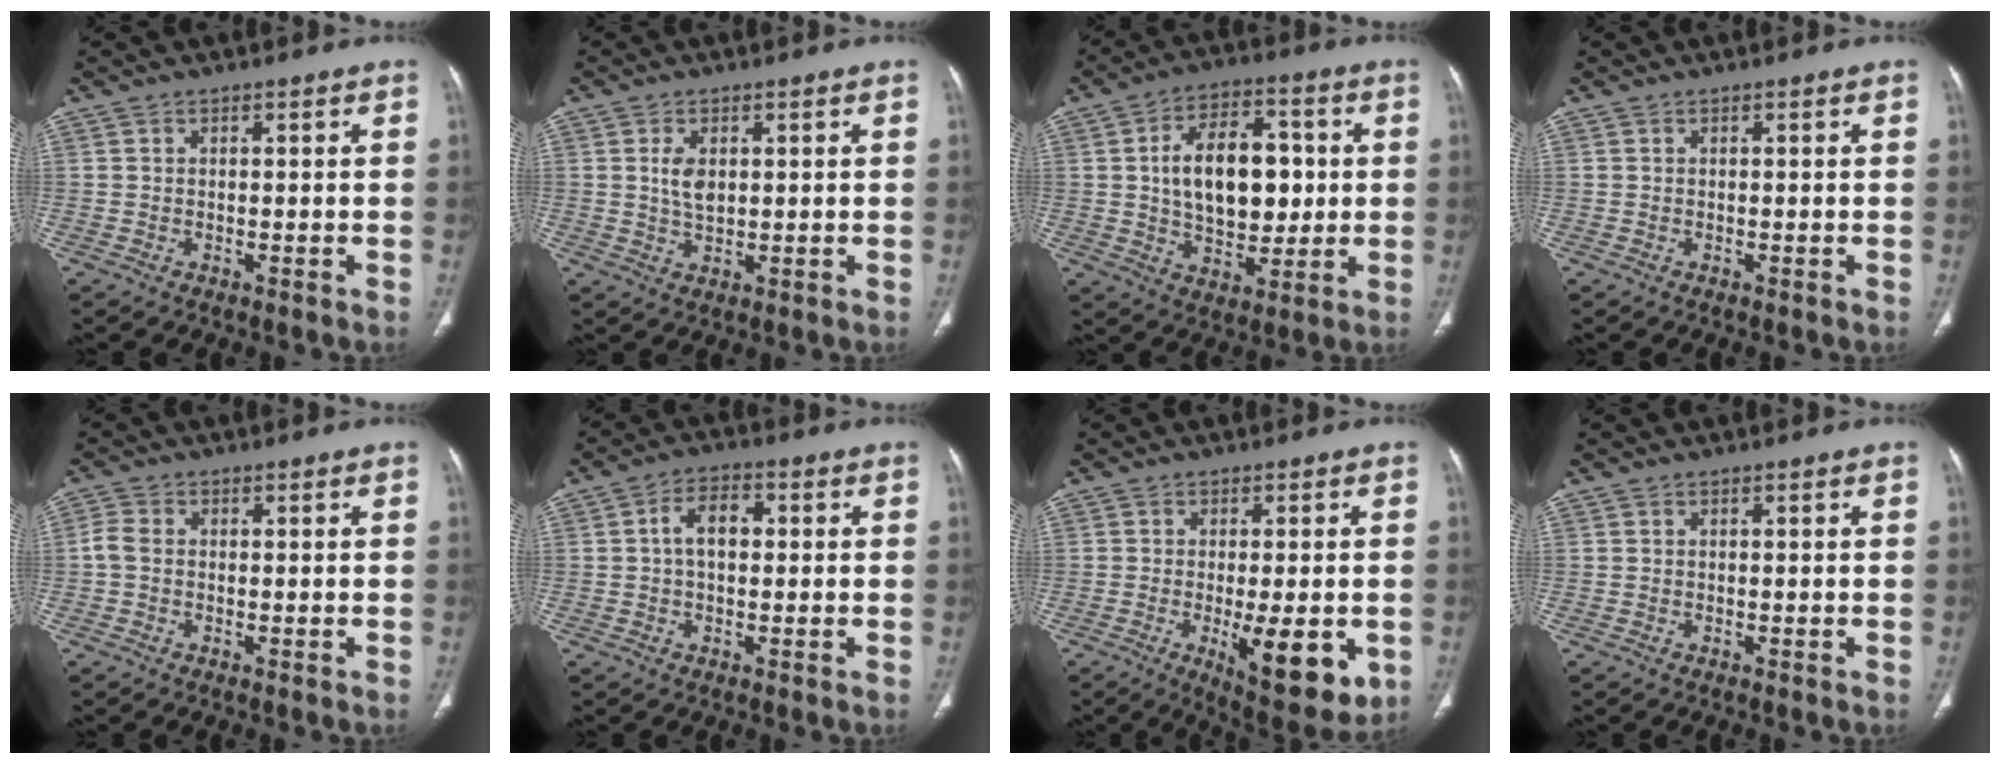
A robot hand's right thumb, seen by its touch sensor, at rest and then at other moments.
{"total": 4.1, "force": [0.9, 2.4, 3.2], "torque": [-0.054, -0.006, 0.019]}
{"total": 16.0, "force": [1.6, 9.8, 12.5], "torque": [-0.162, 0.010, 0.028]}
{"total": 0.0}
{"total": 2.7, "force": [-0.3, 2.0, 1.8], "torque": [-0.039, 0.005, -0.014]}
{"total": 5.6, "force": [0.5, 3.5, 4.4], "torque": [-0.071, 0.018, 0.002]}
{"total": 12.8, "force": [-3.4, 4.6, 11.5], "torque": [-0.148, -0.022, -0.038]}
{"total": 0.0}